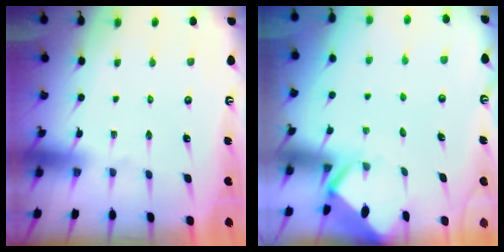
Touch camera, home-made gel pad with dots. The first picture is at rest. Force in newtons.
{"total": 3.1, "press": 3.1, "slide": 0.1}